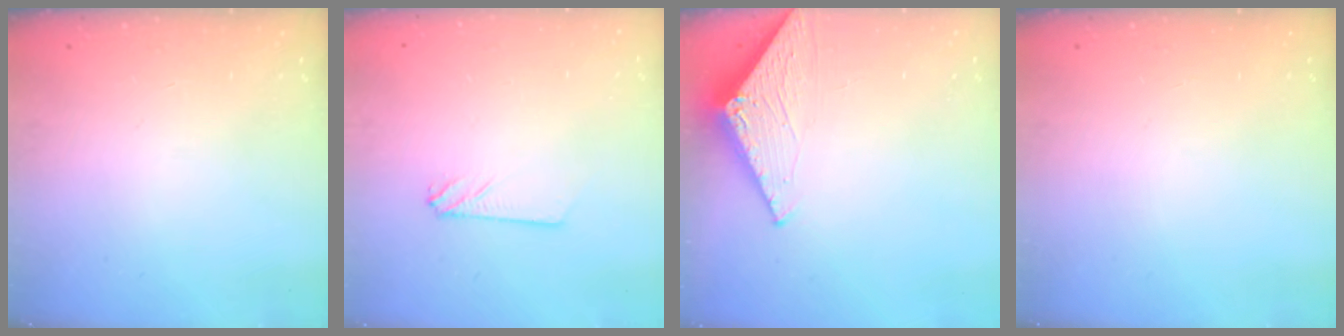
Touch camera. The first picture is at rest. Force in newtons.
{"total": 2.7, "press": 2.7, "slide": 0.3}
{"total": 2.8, "press": 2.8, "slide": 0.2}
{"total": 0.0}